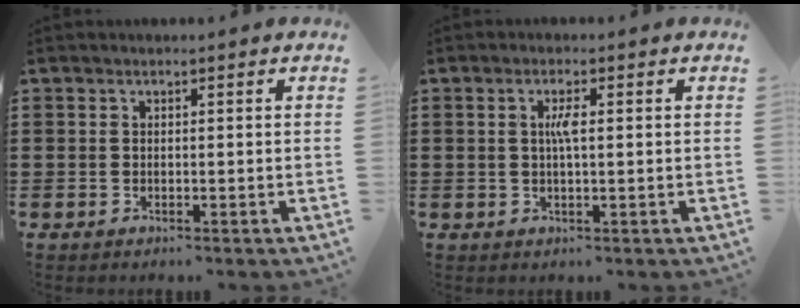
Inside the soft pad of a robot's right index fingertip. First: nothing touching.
{"total": 2.7, "force": [0.4, 0.4, 2.6], "torque": [-0.052, 0.000, 0.004]}